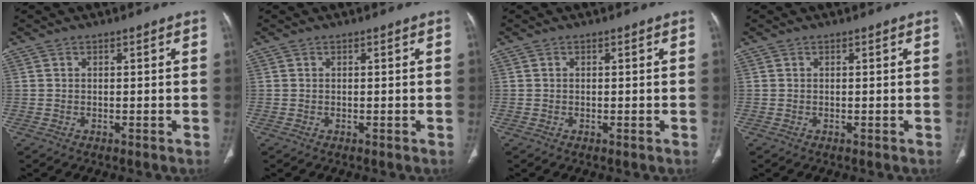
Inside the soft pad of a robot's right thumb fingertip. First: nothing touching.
{"total": 0.0}
{"total": 0.0}
{"total": 0.0}